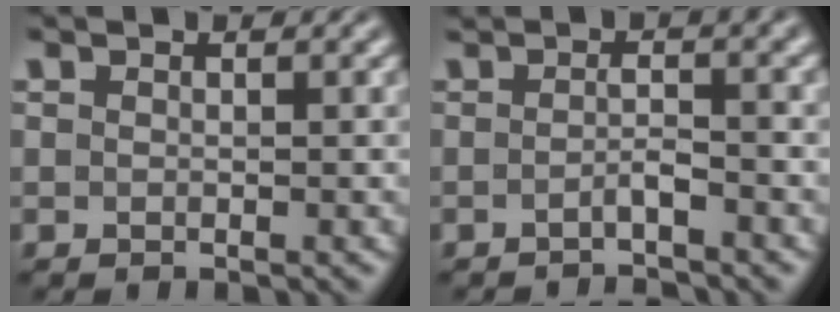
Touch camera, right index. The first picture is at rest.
{"total": 2.2, "force": [-1.6, -0.5, 1.4], "torque": [-0.018, -0.001, -0.028]}